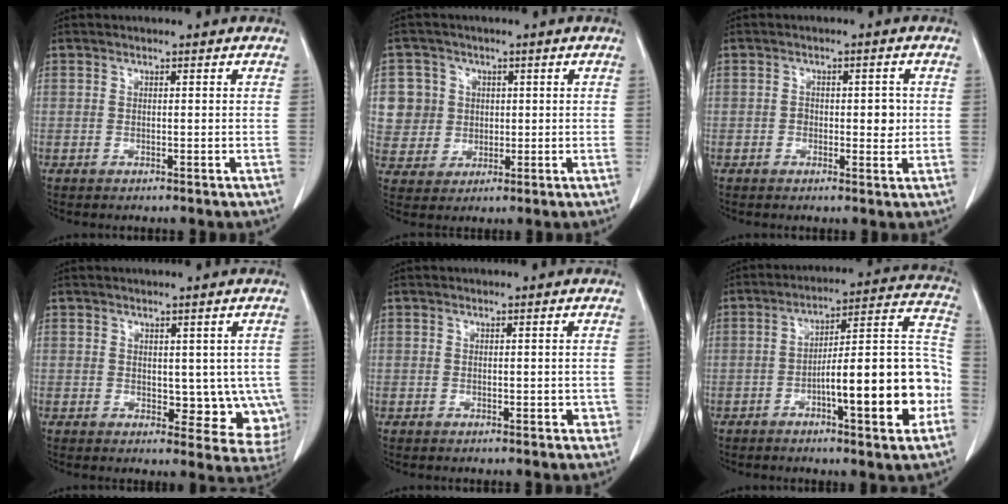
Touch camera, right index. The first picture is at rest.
{"total": 7.7, "force": [1.5, 7.5, 0.7], "torque": [-0.018, 0.024, 0.039]}
{"total": 3.6, "force": [-0.2, 2.1, 3.0], "torque": [-0.035, 0.006, 0.001]}
{"total": 7.9, "force": [-0.1, 4.8, 6.2], "torque": [-0.048, -0.002, 0.010]}
{"total": 1.6, "force": [-0.1, 1.1, 1.2], "torque": [-0.008, 0.001, 0.000]}
{"total": 17.4, "force": [-5.3, 2.9, 16.3], "torque": [-0.224, 0.029, -0.073]}